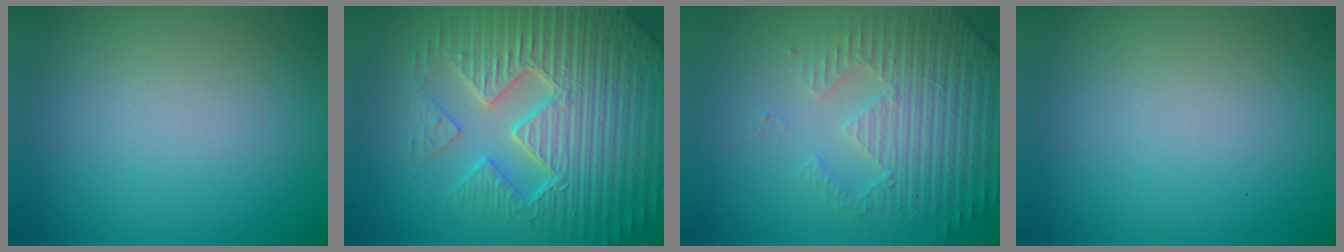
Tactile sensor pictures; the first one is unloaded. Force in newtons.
{"total": 9.6, "press": 6.7, "slide": 6.8}
{"total": 4.8, "press": 3.9, "slide": 2.8}
{"total": 0.0}